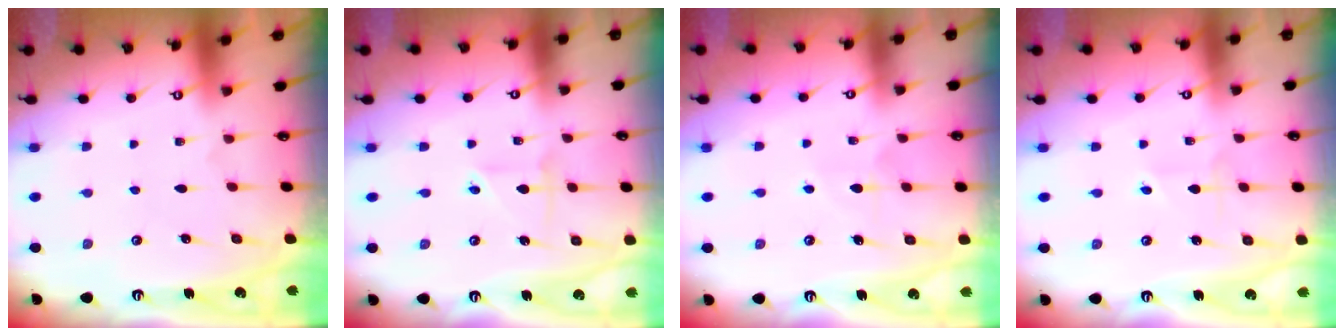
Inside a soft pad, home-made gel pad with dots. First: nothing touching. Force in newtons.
{"total": 2.5, "press": 2.5, "slide": 0.3}
{"total": 4.5, "press": 4.4, "slide": 0.2}
{"total": 2.8, "press": 2.8, "slide": 0.3}